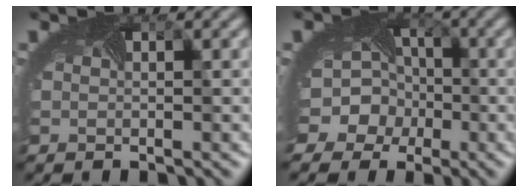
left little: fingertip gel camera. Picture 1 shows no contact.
{"total": 11.3, "force": [-3.2, 10.0, 4.1], "torque": [-0.086, -0.004, -0.082]}